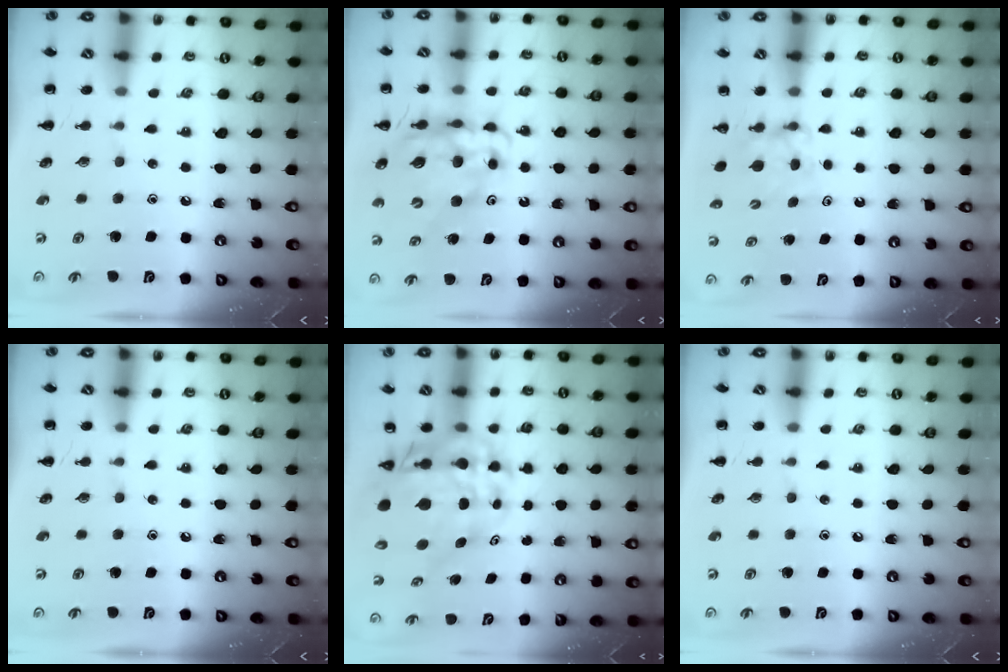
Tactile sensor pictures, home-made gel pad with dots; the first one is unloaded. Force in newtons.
{"total": 15.0, "press": 14.4, "slide": 4.0}
{"total": 3.8, "press": 3.6, "slide": 1.3}
{"total": 0.0}
{"total": 13.1, "press": 12.4, "slide": 4.1}
{"total": 0.0}